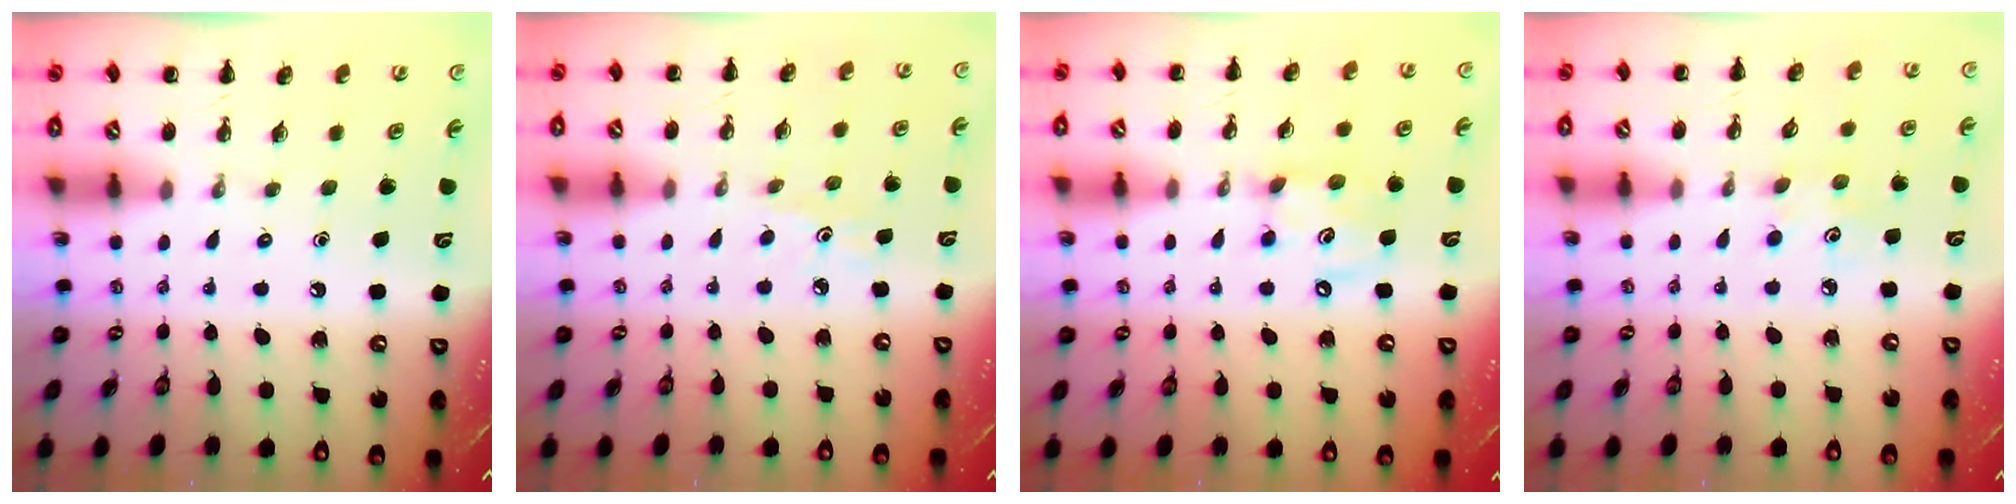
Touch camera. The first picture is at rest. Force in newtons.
{"total": 2.2, "press": 2.0, "slide": 0.7}
{"total": 8.7, "press": 8.5, "slide": 1.7}
{"total": 3.4, "press": 3.2, "slide": 0.9}